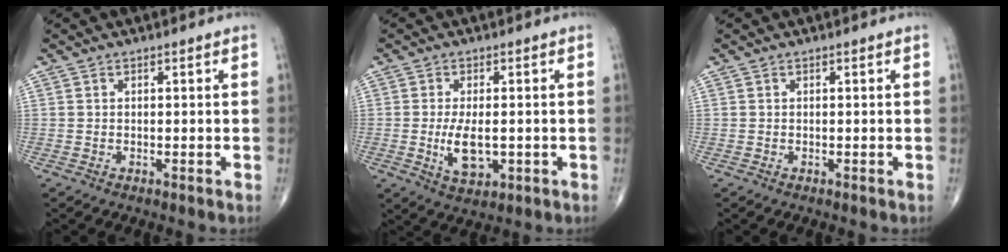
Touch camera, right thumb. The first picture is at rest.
{"total": 6.6, "force": [-1.0, 3.2, 5.7], "torque": [-0.101, -0.011, -0.010]}
{"total": 0.0}